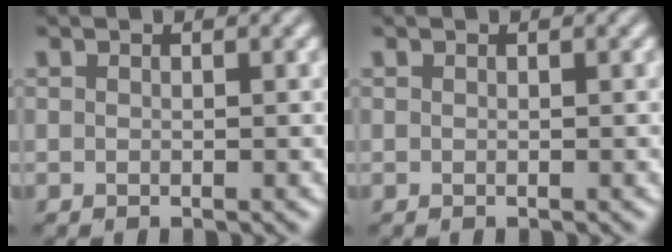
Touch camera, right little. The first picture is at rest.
{"total": 0.0}